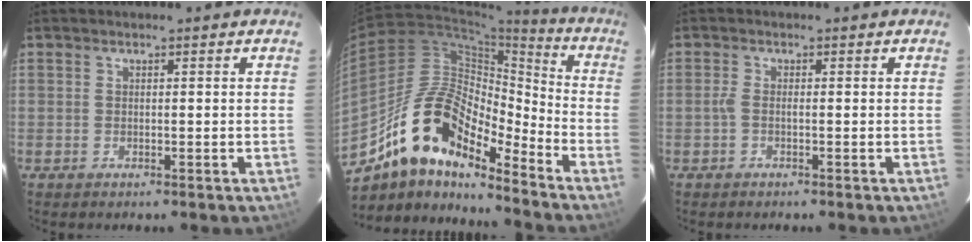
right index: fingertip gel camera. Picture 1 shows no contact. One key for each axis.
{"total": 18.6, "fx": -13.5, "fy": 6.4, "fz": 11.0, "tx": -0.191, "ty": 0.002, "tz": -0.261}
{"total": 1.4, "fx": -0.5, "fy": 0.2, "fz": 1.3, "tx": -0.028, "ty": 0.001, "tz": -0.012}